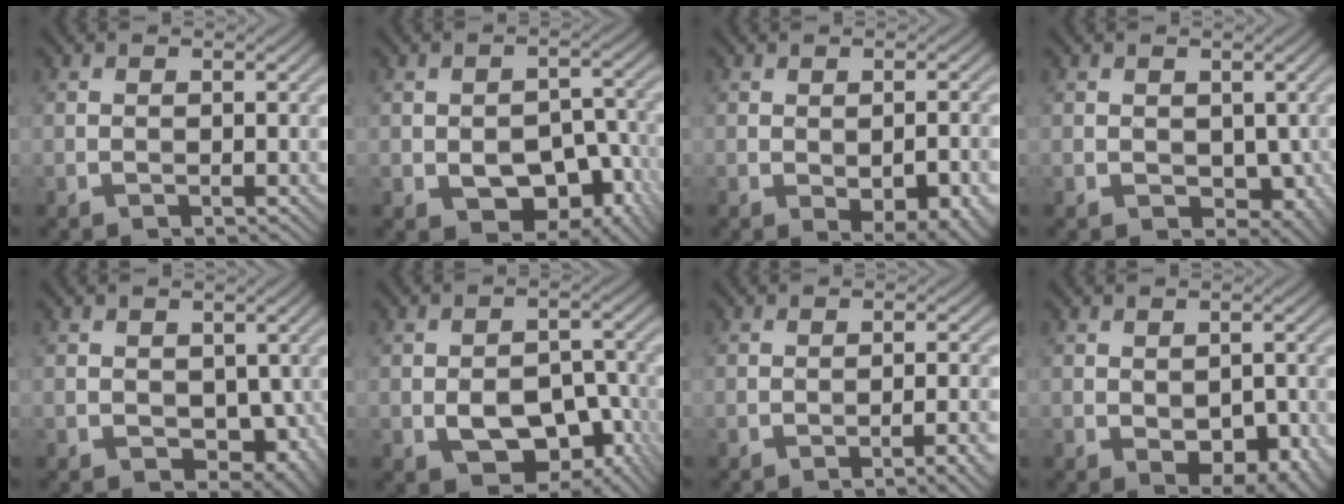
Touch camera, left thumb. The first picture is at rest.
{"total": 9.6, "force": [-3.6, 5.9, 6.6], "torque": [-0.103, -0.014, -0.047]}
{"total": 8.7, "force": [-3.6, 4.0, 6.9], "torque": [-0.091, -0.019, -0.030]}
{"total": 4.3, "force": [-0.2, 3.1, 3.0], "torque": [-0.052, -0.016, 0.001]}
{"total": 5.3, "force": [-0.5, 3.9, 3.6], "torque": [-0.059, -0.021, -0.002]}
{"total": 10.0, "force": [-3.8, 6.2, 6.9], "torque": [-0.115, -0.013, -0.054]}
{"total": 3.3, "force": [-1.6, 0.4, 2.9], "torque": [-0.043, 0.008, -0.025]}
{"total": 6.2, "force": [-2.0, 3.5, 4.8], "torque": [-0.072, -0.019, -0.018]}